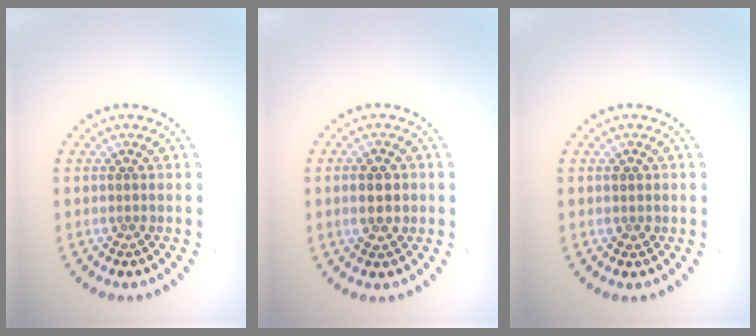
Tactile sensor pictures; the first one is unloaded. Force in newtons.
{"total": 3.4, "press": 3.4, "slide": 0.1}
{"total": 0.9, "press": 0.8, "slide": 0.1}